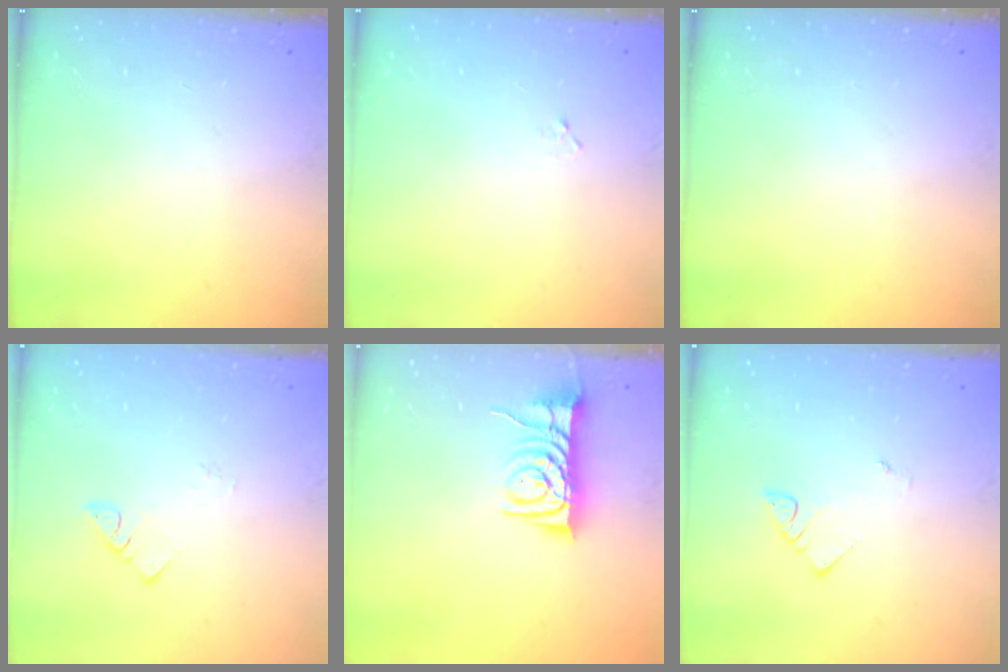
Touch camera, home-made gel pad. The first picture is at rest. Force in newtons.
{"total": 3.6, "press": 3.6, "slide": 0.5}
{"total": 0.0}
{"total": 2.1, "press": 2.1, "slide": 0.3}
{"total": 8.6, "press": 8.6, "slide": 0.3}
{"total": 2.5, "press": 2.5, "slide": 0.2}